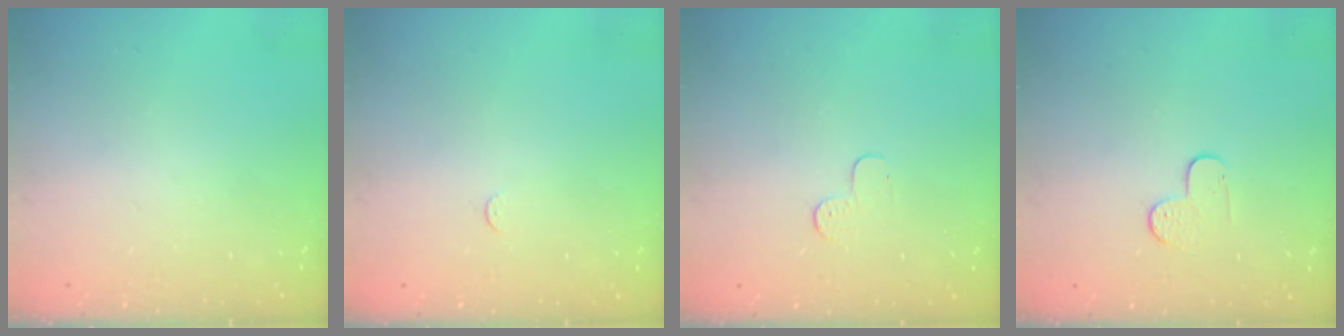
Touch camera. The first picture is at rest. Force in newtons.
{"total": 2.3, "press": 2.3, "slide": 0.3}
{"total": 3.9, "press": 3.9, "slide": 0.4}
{"total": 5.8, "press": 5.7, "slide": 0.6}